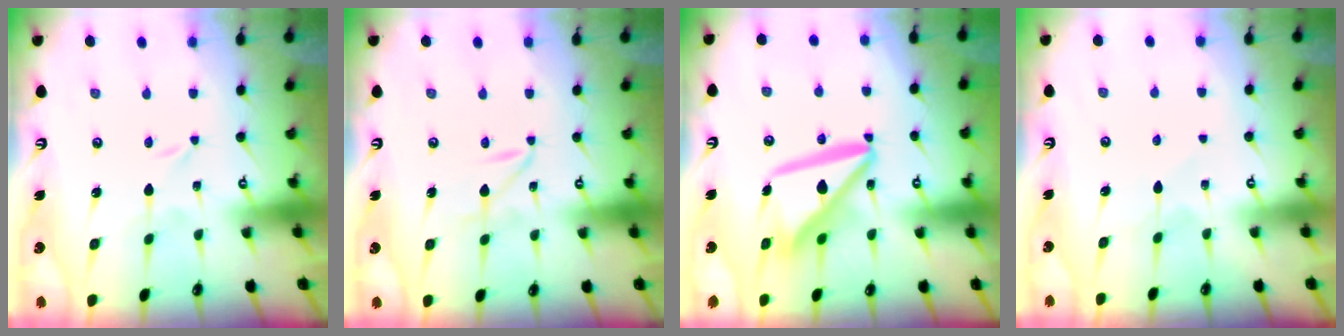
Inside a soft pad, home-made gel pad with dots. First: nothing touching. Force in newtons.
{"total": 1.5, "press": 1.5, "slide": 0.2}
{"total": 14.2, "press": 14.1, "slide": 1.6}
{"total": 4.2, "press": 4.2, "slide": 0.5}